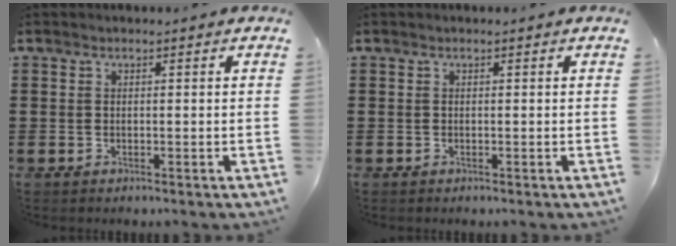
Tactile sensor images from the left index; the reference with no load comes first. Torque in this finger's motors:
{"motor_torque": [0.00, 0.00, 0.01, -0.01]}